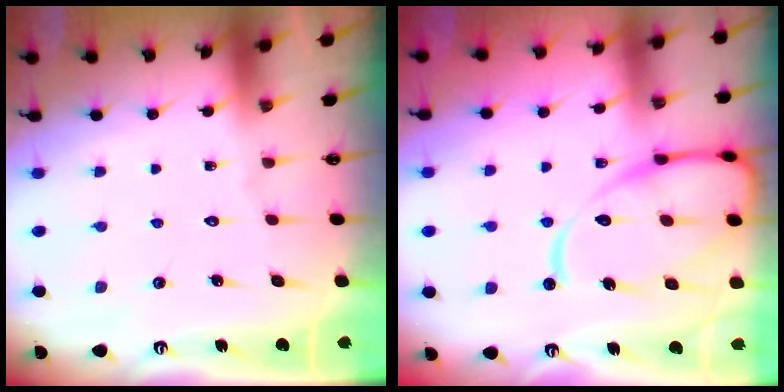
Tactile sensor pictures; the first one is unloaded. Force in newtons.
{"total": 14.3, "press": 14.3, "slide": 1.5}